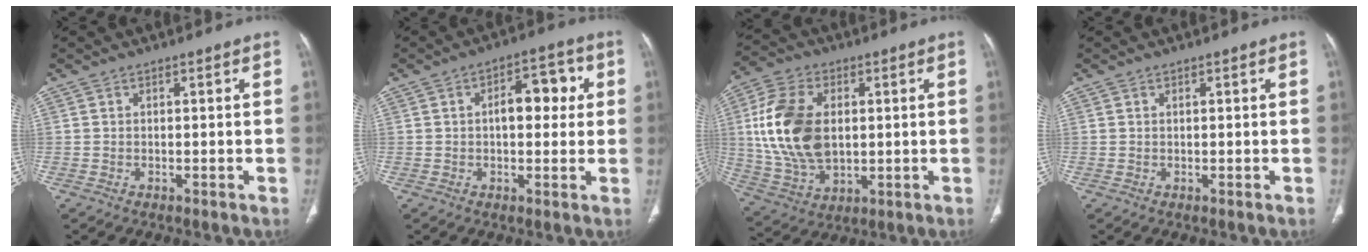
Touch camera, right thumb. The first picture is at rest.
{"total": 8.4, "force": [1.3, 4.7, 6.9], "torque": [-0.070, 0.021, 0.016]}
{"total": 17.4, "force": [2.1, 11.1, 13.3], "torque": [-0.255, -0.006, 0.047]}
{"total": 0.0}